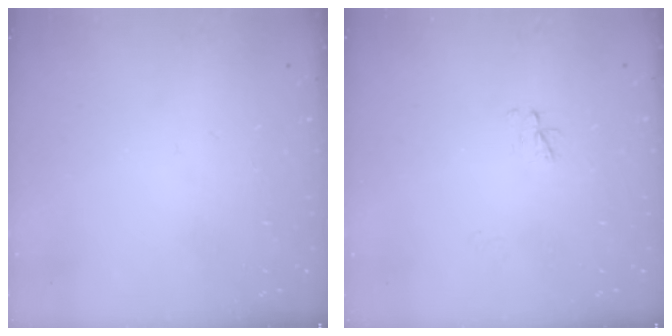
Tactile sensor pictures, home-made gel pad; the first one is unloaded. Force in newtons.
{"total": 3.0, "press": 3.0, "slide": 0.4}